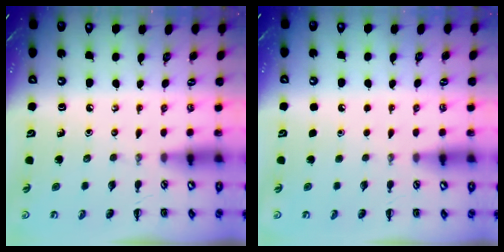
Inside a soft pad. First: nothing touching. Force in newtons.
{"total": 1.6, "press": 1.6, "slide": 0.1}